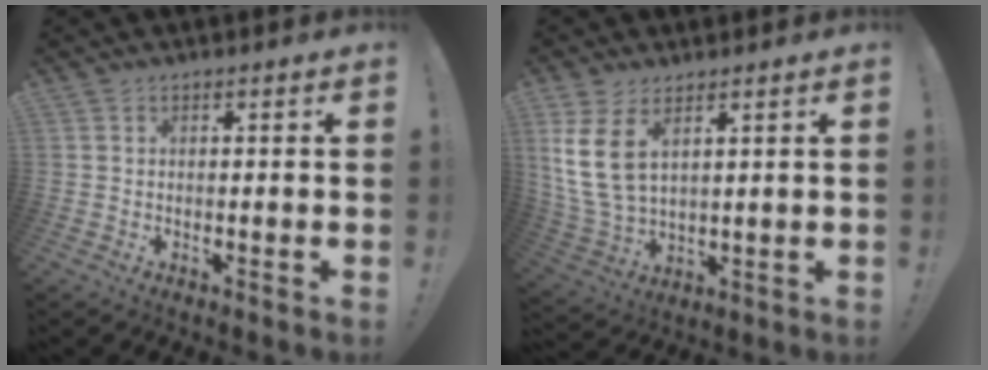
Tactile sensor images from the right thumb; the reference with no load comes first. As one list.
[{"total": 10.3, "force": [4.9, 5.4, 7.3], "torque": [-0.156, -0.020, 0.096]}]